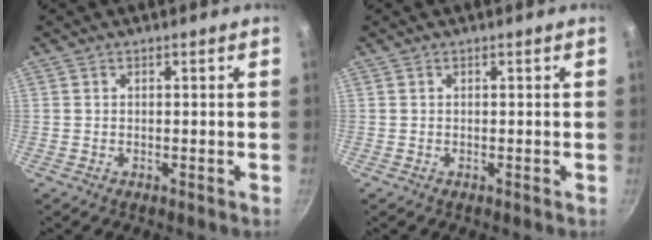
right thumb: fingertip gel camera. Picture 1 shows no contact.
{"total": 0.0}